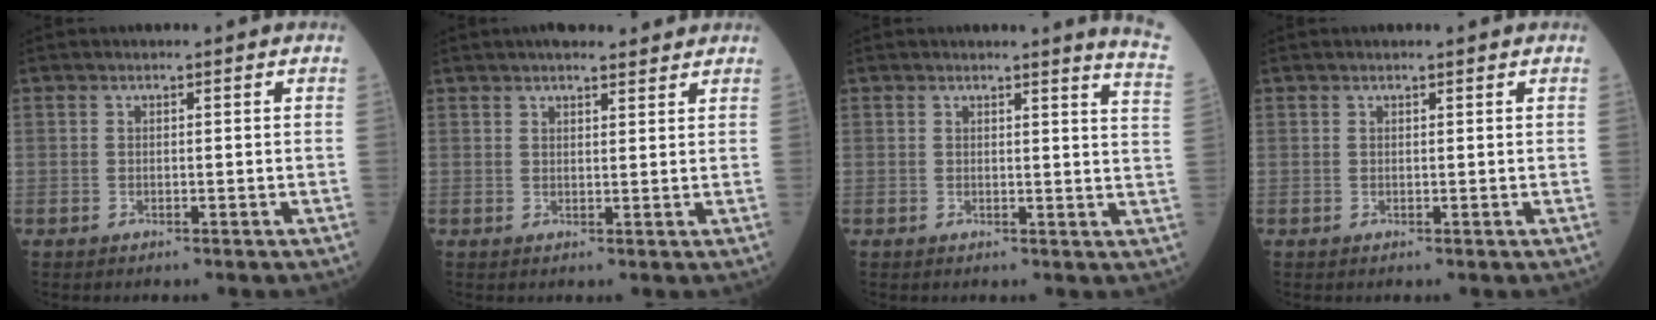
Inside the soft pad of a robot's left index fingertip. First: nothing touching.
{"total": 6.6, "force": [5.8, 1.4, 2.8], "torque": [-0.034, 0.021, 0.079]}
{"total": 6.4, "force": [6.1, -1.1, 1.5], "torque": [-0.014, -0.069, 0.039]}
{"total": 0.6, "force": [0.6, -0.1, 0.2], "torque": [-0.004, 0.005, 0.009]}